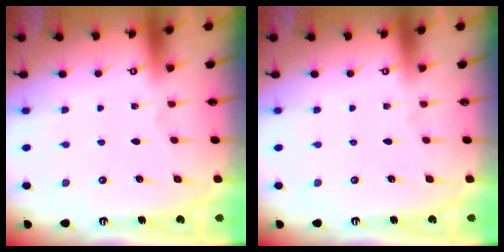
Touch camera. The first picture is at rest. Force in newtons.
{"total": 0.0}